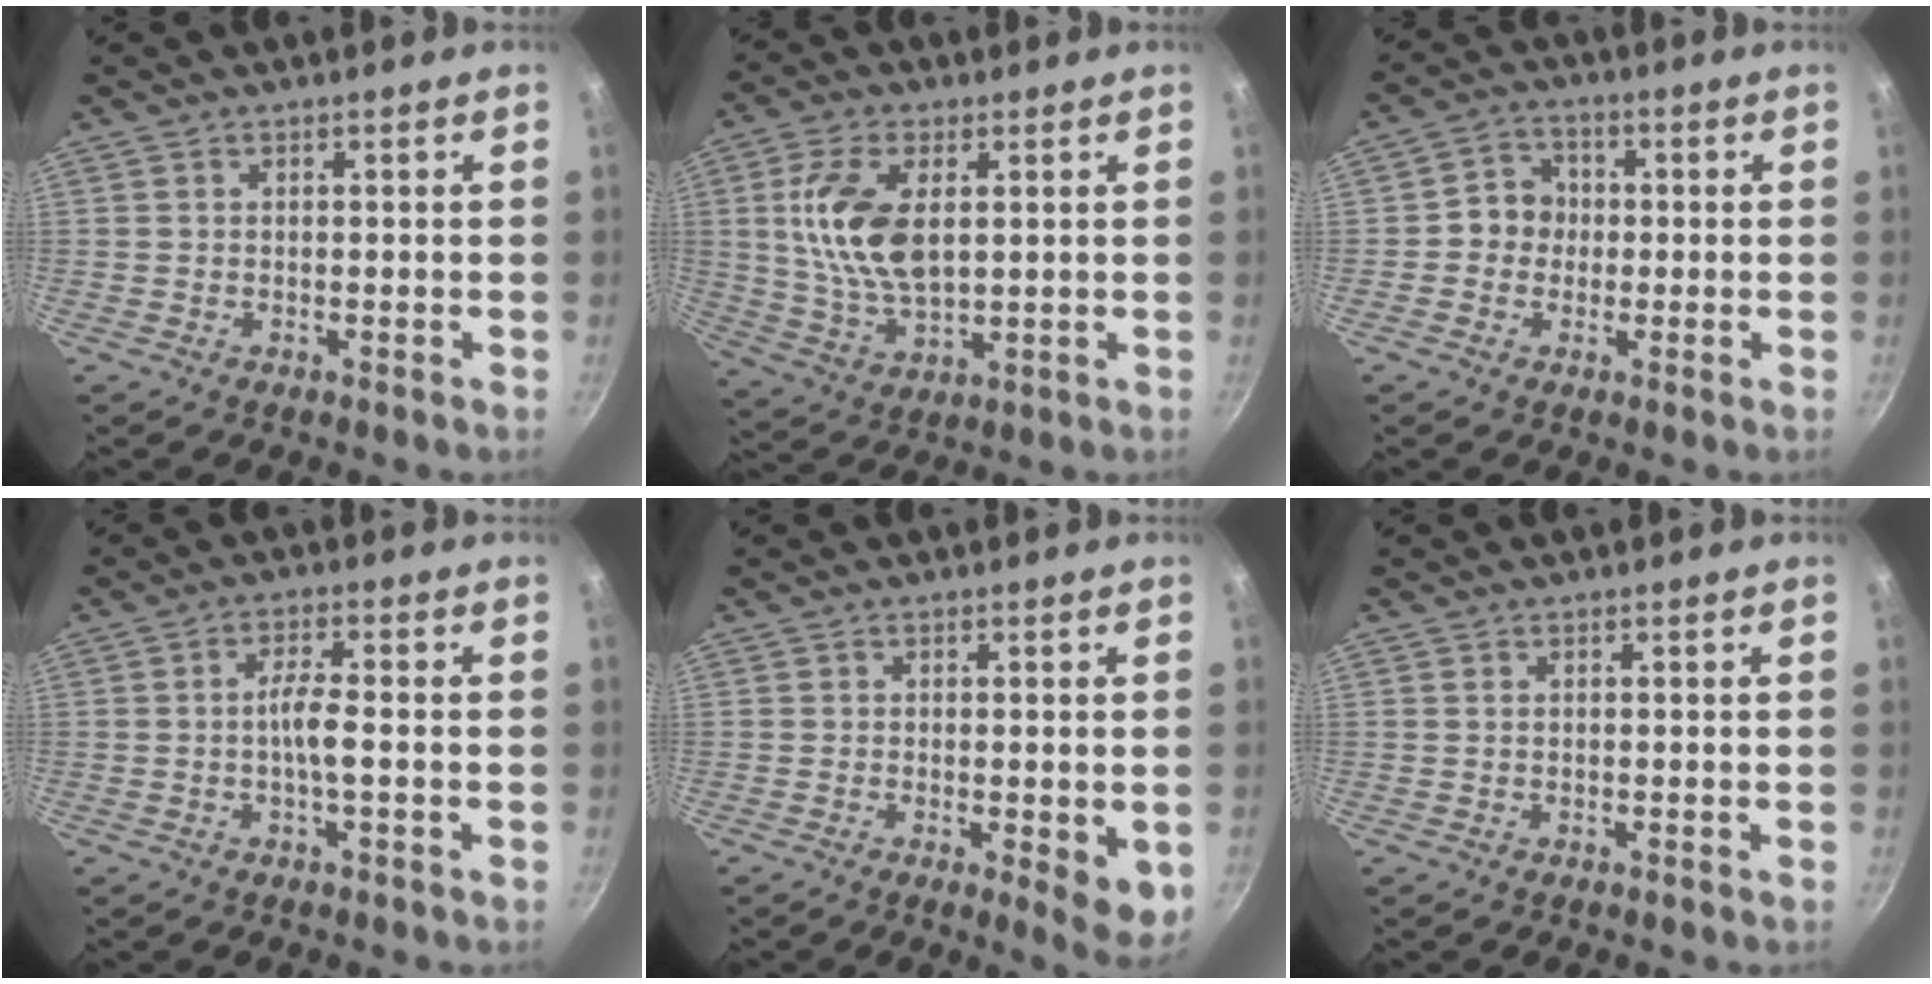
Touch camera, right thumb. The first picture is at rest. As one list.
[{"total": 13.4, "force": [2.6, 7.0, 11.1], "torque": [-0.209, -0.011, 0.056]}, {"total": 5.8, "force": [-0.3, 5.3, 2.3], "torque": [0.000, 0.014, -0.017]}, {"total": 4.3, "force": [-0.8, 0.7, 4.2], "torque": [-0.088, 0.014, -0.017]}, {"total": 6.5, "force": [-1.3, 2.0, 6.0], "torque": [-0.069, -0.012, -0.014]}, {"total": 0.0}]